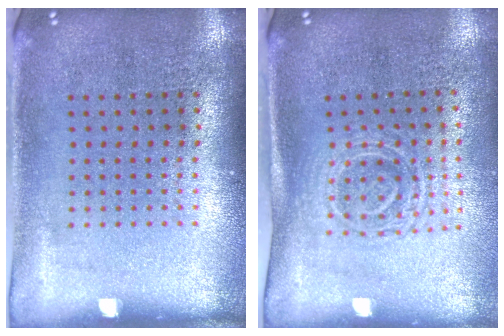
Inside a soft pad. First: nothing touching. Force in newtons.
{"total": 1.7, "press": 1.4, "slide": 1.0}